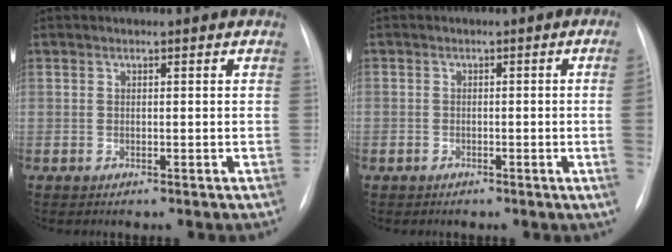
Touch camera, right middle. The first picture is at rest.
{"total": 3.0, "force": [-0.7, -0.4, 2.8], "torque": [-0.038, 0.001, -0.011]}